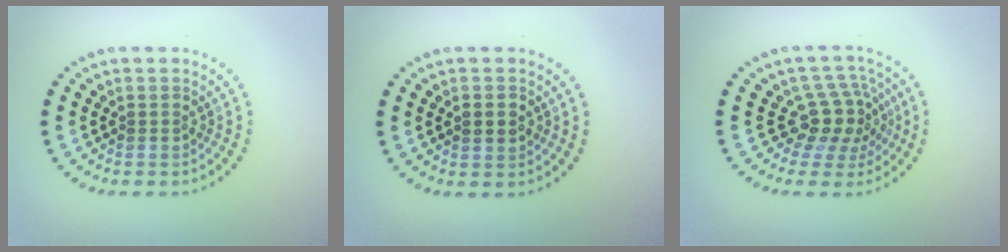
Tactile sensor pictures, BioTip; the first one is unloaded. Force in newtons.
{"total": 2.2, "press": 2.2, "slide": 0.2}
{"total": 3.9, "press": 2.9, "slide": 2.6}